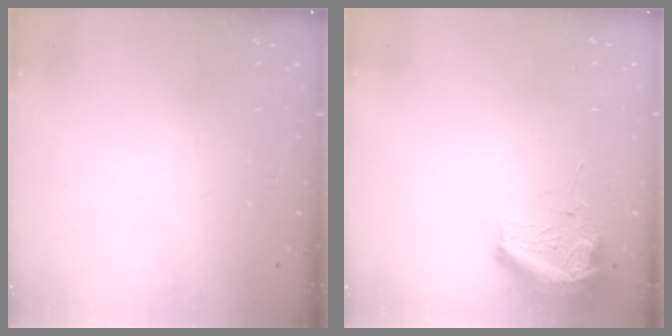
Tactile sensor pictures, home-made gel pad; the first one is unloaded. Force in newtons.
{"total": 8.7, "press": 8.6, "slide": 1.0}